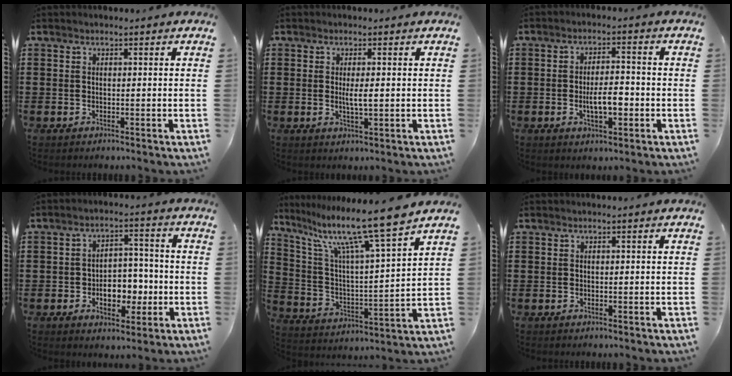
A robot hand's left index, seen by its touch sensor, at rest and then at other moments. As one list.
[{"total": 2.7, "force": [0.1, 0.5, 2.6], "torque": [-0.049, -0.005, 0.002]}, {"total": 5.3, "force": [-1.2, 2.1, 4.7], "torque": [-0.082, 0.001, -0.026]}, {"total": 6.4, "force": [-1.7, 4.3, 4.4], "torque": [-0.066, 0.008, -0.032]}, {"total": 12.4, "force": [9.7, 0.0, 7.7], "torque": [-0.174, -0.059, 0.156]}, {"total": 0.0}]